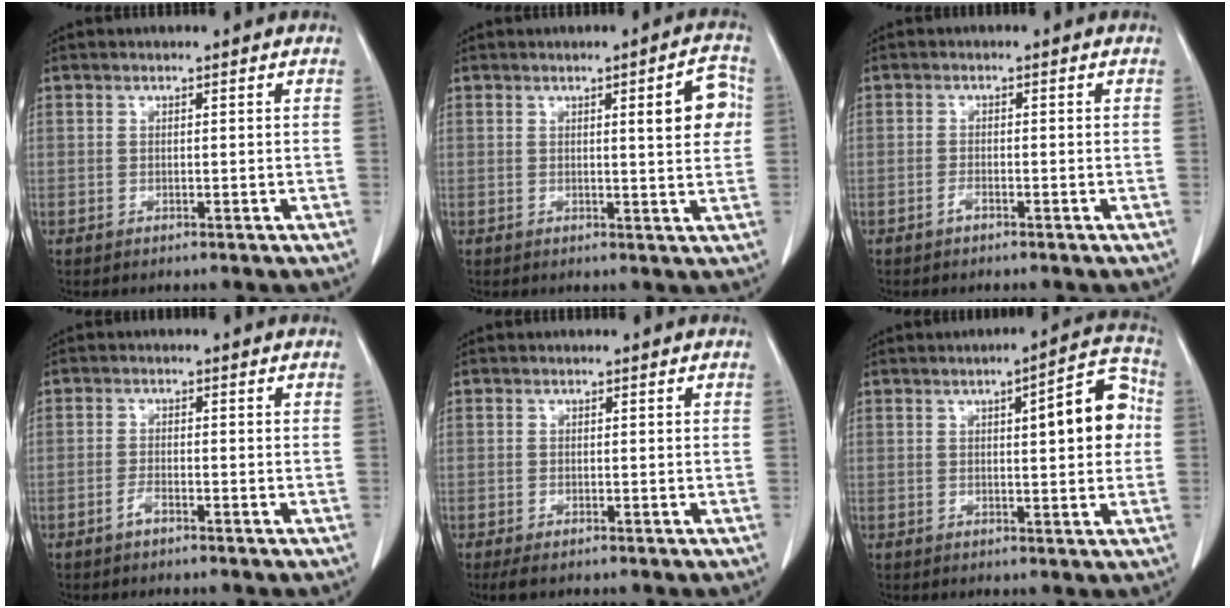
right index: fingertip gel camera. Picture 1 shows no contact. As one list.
[{"total": 6.0, "force": [1.5, 1.0, 5.7], "torque": [-0.069, 0.006, 0.018]}, {"total": 0.9, "force": [-0.7, 0.2, 0.6], "torque": [-0.010, 0.002, -0.012]}, {"total": 1.5, "force": [-1.1, 0.4, 0.9], "torque": [-0.018, 0.002, -0.019]}, {"total": 1.7, "force": [-1.1, 0.6, 1.1], "torque": [-0.022, -0.005, -0.015]}, {"total": 9.0, "force": [1.5, 2.2, 8.6], "torque": [-0.104, 0.023, 0.018]}]